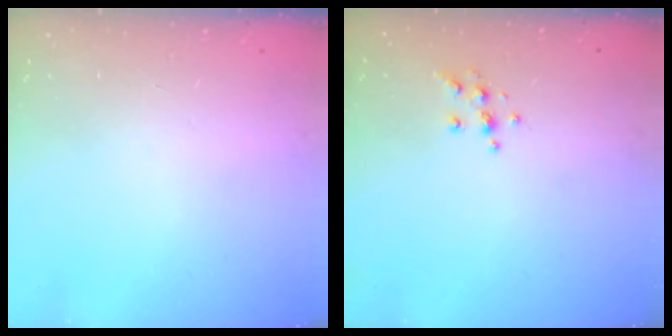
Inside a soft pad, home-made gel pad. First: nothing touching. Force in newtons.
{"total": 6.4, "press": 6.3, "slide": 1.2}